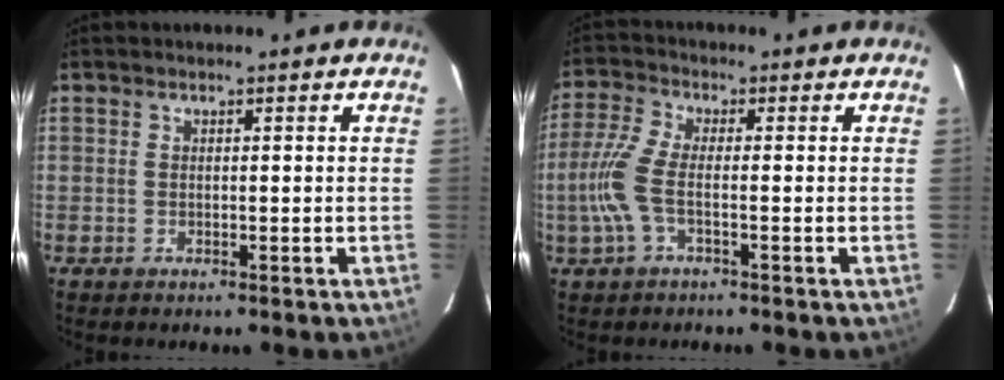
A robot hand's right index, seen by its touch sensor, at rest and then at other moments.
{"total": 7.0, "force": [-1.8, 1.8, 6.5], "torque": [-0.158, 0.001, -0.037]}